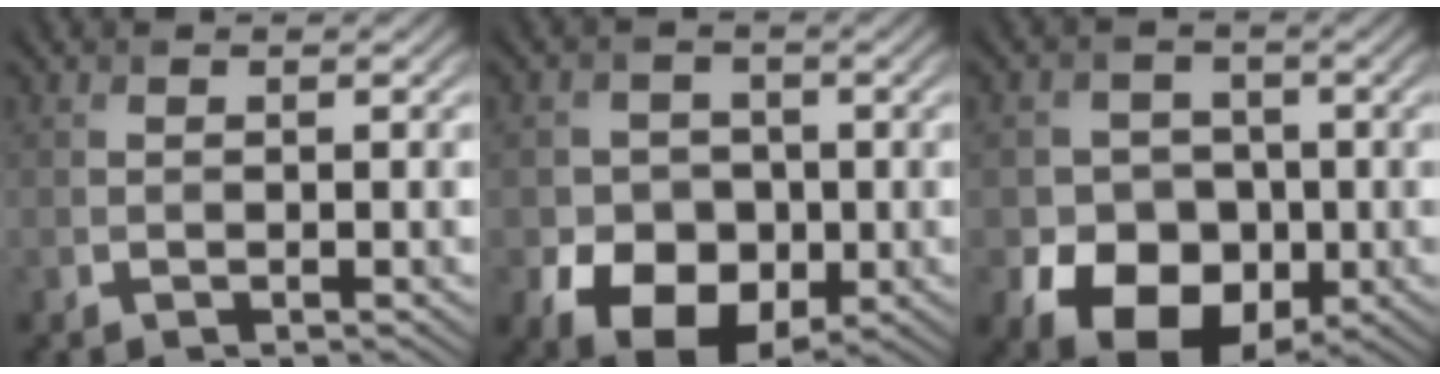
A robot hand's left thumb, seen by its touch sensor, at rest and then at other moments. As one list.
[{"total": 9.4, "force": [-2.9, 7.6, 4.8], "torque": [-0.088, -0.025, -0.069]}, {"total": 11.3, "force": [-3.7, 9.3, 5.2], "torque": [-0.092, -0.038, -0.083]}]